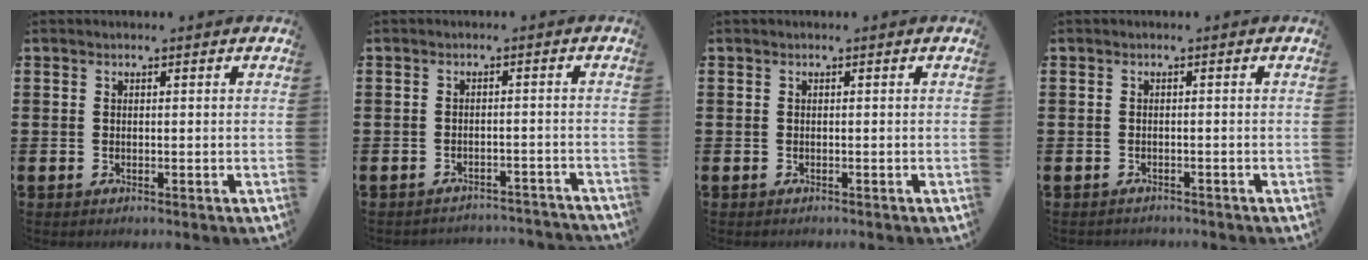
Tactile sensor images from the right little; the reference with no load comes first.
{"total": 1.9, "force": [-1.9, 0.0, -0.1], "torque": [-0.004, 0.004, -0.042]}
{"total": 0.0}
{"total": 0.6, "force": [-0.6, 0.1, -0.1], "torque": [0.000, 0.000, -0.014]}